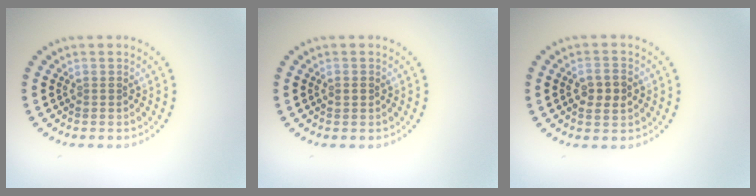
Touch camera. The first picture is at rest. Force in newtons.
{"total": 1.0, "press": 1.0, "slide": 0.0}
{"total": 2.6, "press": 2.6, "slide": 0.2}